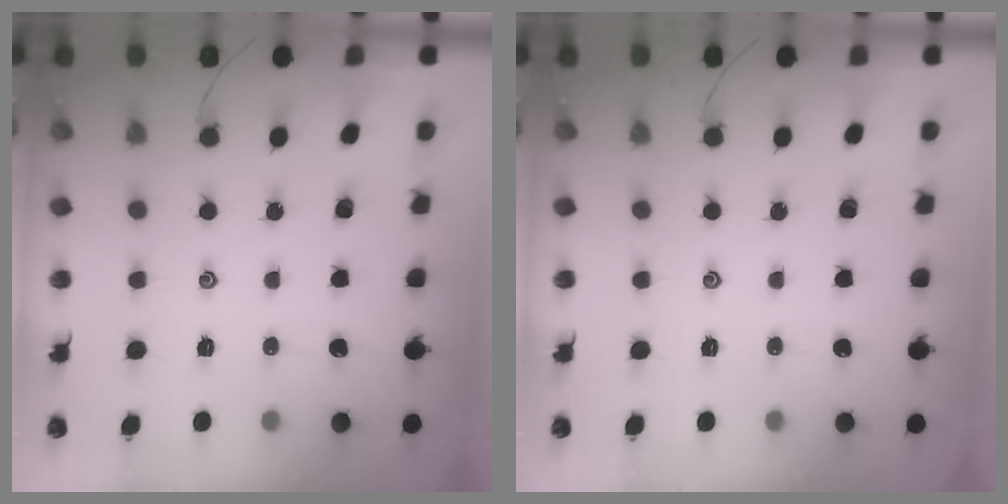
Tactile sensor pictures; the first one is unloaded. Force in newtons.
{"total": 0.0}